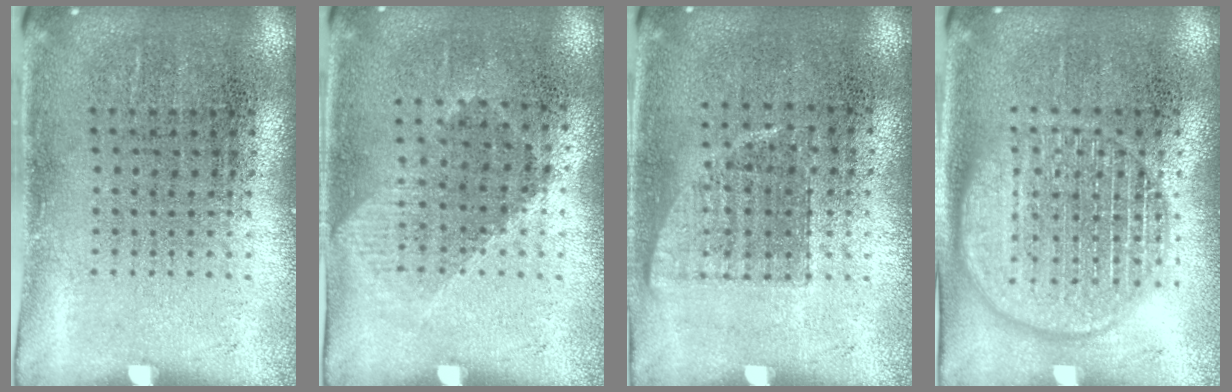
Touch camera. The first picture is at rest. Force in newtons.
{"total": 0.9, "press": 0.8, "slide": 0.5}
{"total": 0.7, "press": 0.6, "slide": 0.2}
{"total": 3.3, "press": 3.2, "slide": 0.5}